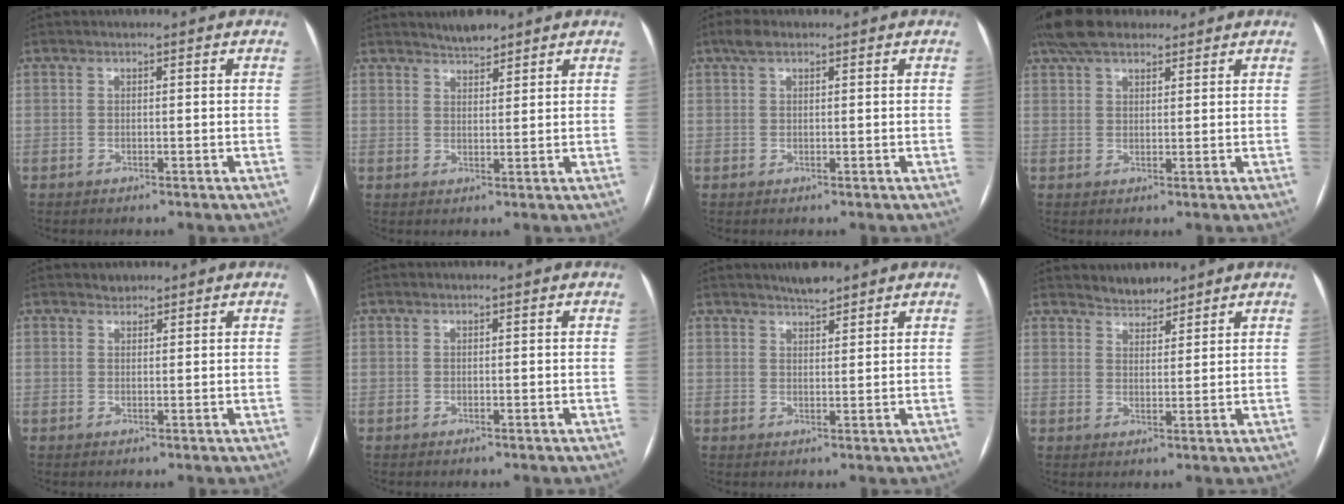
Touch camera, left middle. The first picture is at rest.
{"total": 3.2, "force": [2.9, 0.7, 1.0], "torque": [-0.020, 0.004, 0.047]}
{"total": 2.2, "force": [1.5, 0.9, 1.3], "torque": [-0.029, 0.018, 0.028]}
{"total": 7.8, "force": [6.1, 3.2, 3.8], "torque": [-0.071, 0.034, 0.110]}
{"total": 1.0, "force": [0.8, 0.5, 0.0], "torque": [0.001, 0.002, 0.011]}
{"total": 0.0}
{"total": 3.0, "force": [2.7, 0.5, 1.2], "torque": [-0.023, 0.004, 0.045]}
{"total": 3.2, "force": [3.1, 1.1, 0.1], "torque": [-0.002, 0.006, 0.052]}